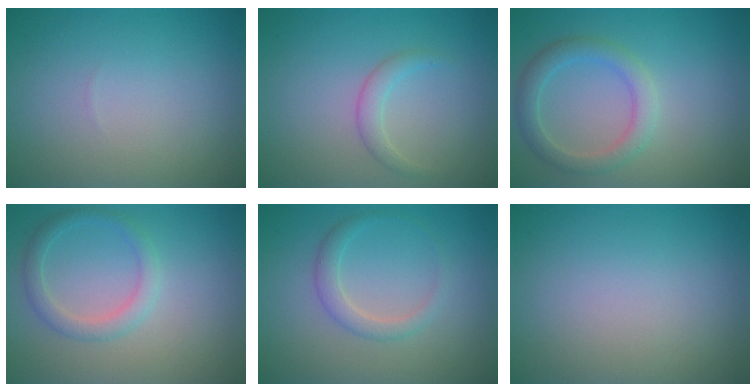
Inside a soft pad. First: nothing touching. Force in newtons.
{"total": 1.5, "press": 1.5, "slide": 0.1}
{"total": 3.0, "press": 3.0, "slide": 0.1}
{"total": 2.2, "press": 2.2, "slide": 0.1}
{"total": 1.8, "press": 1.8, "slide": 0.1}
{"total": 0.0}